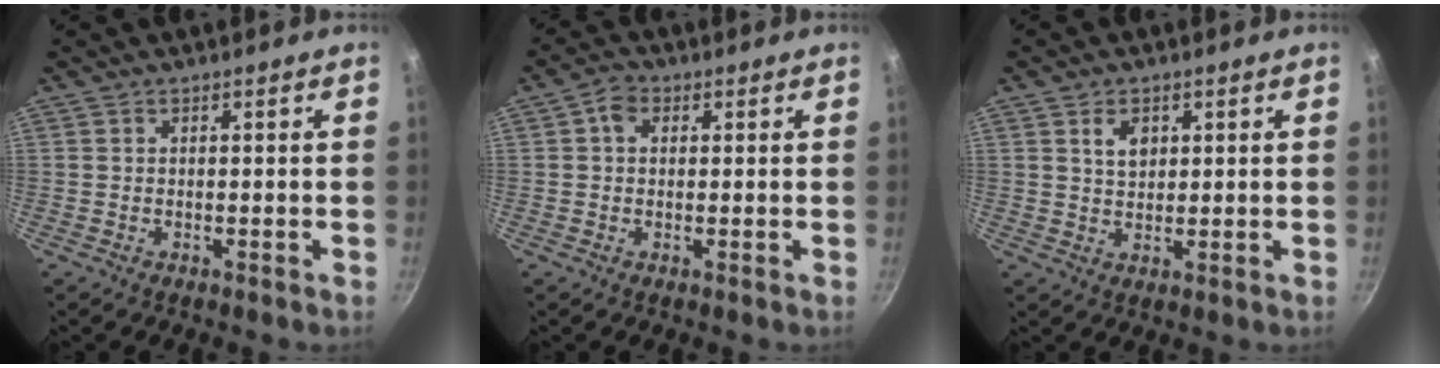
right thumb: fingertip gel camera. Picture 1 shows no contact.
{"total": 3.4, "force": [1.0, 2.7, 1.8], "torque": [-0.023, 0.003, 0.009]}
{"total": 4.0, "force": [1.7, 2.7, 2.4], "torque": [-0.026, -0.007, 0.030]}